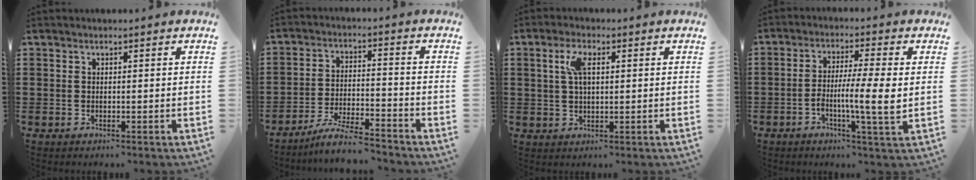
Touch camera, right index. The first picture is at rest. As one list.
[{"total": 6.1, "force": [-5.7, 0.1, 2.2], "torque": [-0.050, -0.005, -0.110]}, {"total": 4.5, "force": [1.2, 1.8, 3.9], "torque": [-0.084, 0.011, 0.018]}, {"total": 7.5, "force": [-1.3, 0.3, 7.3], "torque": [-0.128, -0.003, -0.026]}]